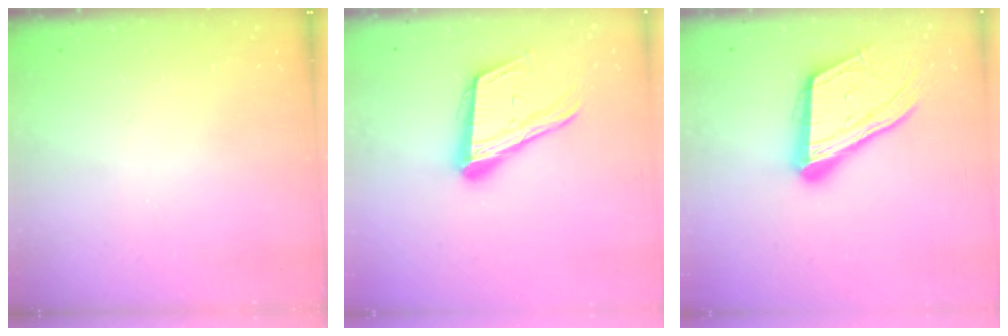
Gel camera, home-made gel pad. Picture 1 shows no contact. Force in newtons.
{"total": 17.9, "press": 17.3, "slide": 4.5}
{"total": 19.1, "press": 18.9, "slide": 2.6}